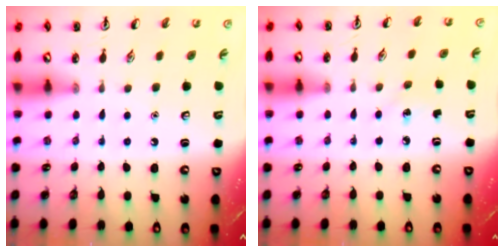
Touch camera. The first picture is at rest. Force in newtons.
{"total": 1.9, "press": 1.7, "slide": 0.8}